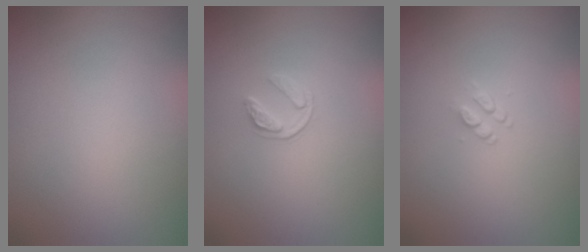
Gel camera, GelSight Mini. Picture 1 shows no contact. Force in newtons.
{"total": 1.6, "press": 1.0, "slide": 1.2}
{"total": 1.1, "press": 0.7, "slide": 0.8}